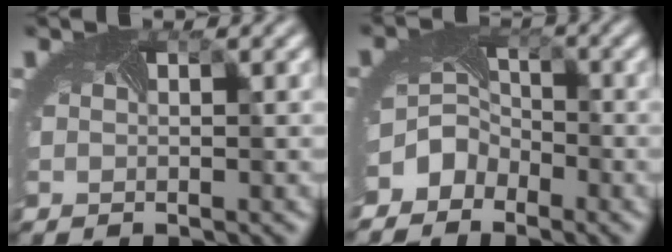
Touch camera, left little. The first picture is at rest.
{"total": 4.0, "force": [-2.8, 2.7, 0.8], "torque": [0.003, 0.000, -0.056]}